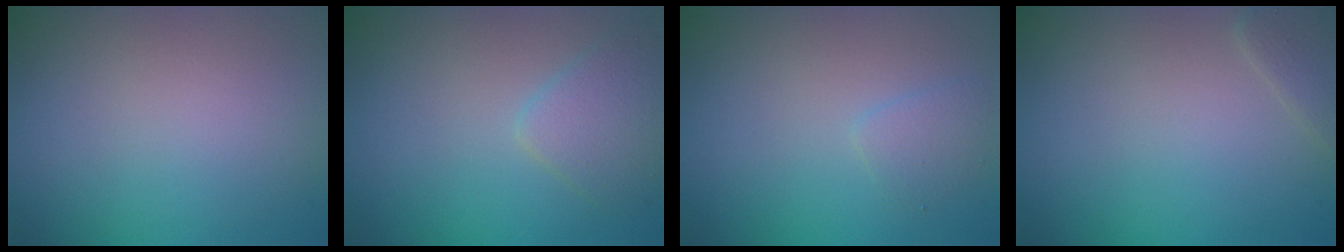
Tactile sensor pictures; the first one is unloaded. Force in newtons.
{"total": 2.6, "press": 2.6, "slide": 0.1}
{"total": 1.2, "press": 1.2, "slide": 0.0}
{"total": 1.4, "press": 1.4, "slide": 0.1}